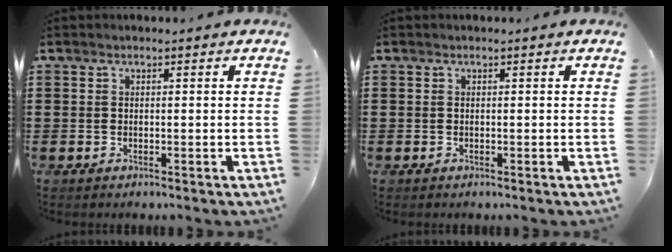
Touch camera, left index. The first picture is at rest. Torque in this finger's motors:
{"motor_torque": [0.02, -0.01, 0.00, -0.01]}